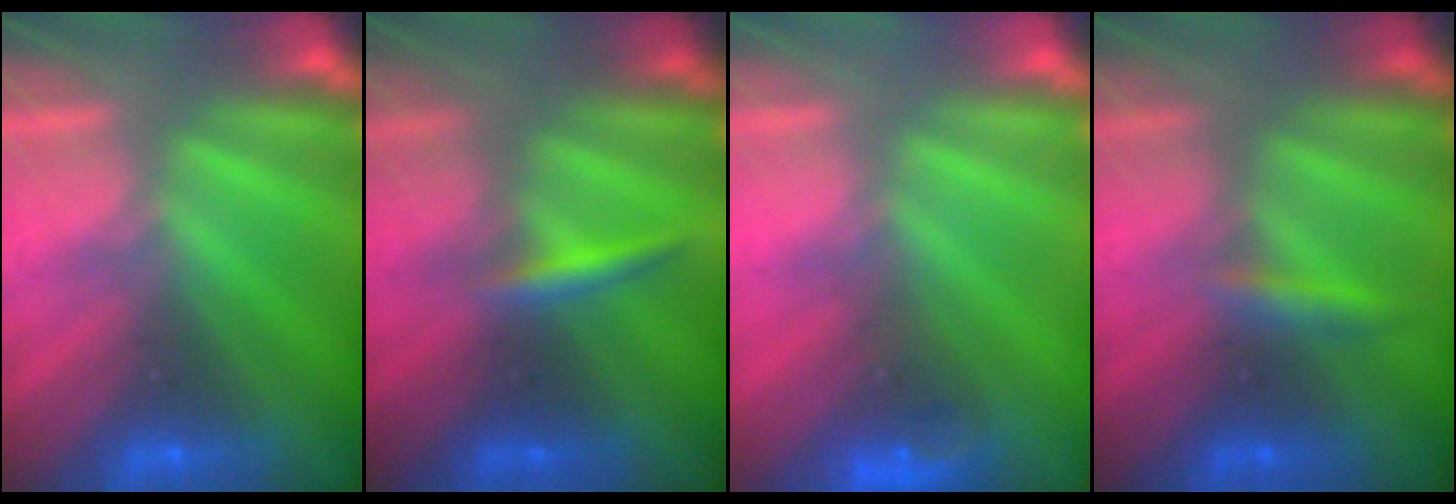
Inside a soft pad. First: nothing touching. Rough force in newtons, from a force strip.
{"total": 2.4}
{"total": 4.6}
{"total": 2.5}